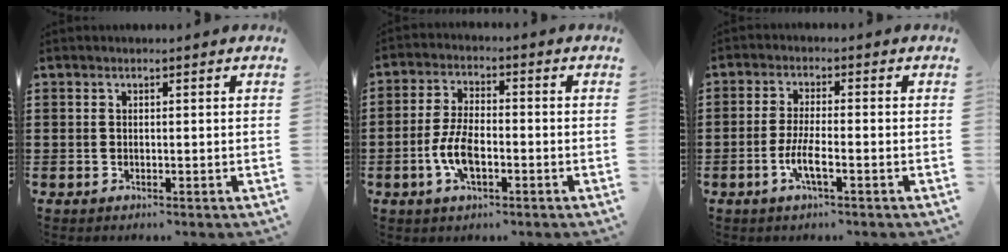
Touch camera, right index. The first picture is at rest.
{"total": 6.6, "force": [-2.1, 3.0, 5.5], "torque": [-0.135, -0.003, -0.047]}
{"total": 4.4, "force": [-1.9, 0.8, 3.9], "torque": [-0.084, -0.005, -0.040]}